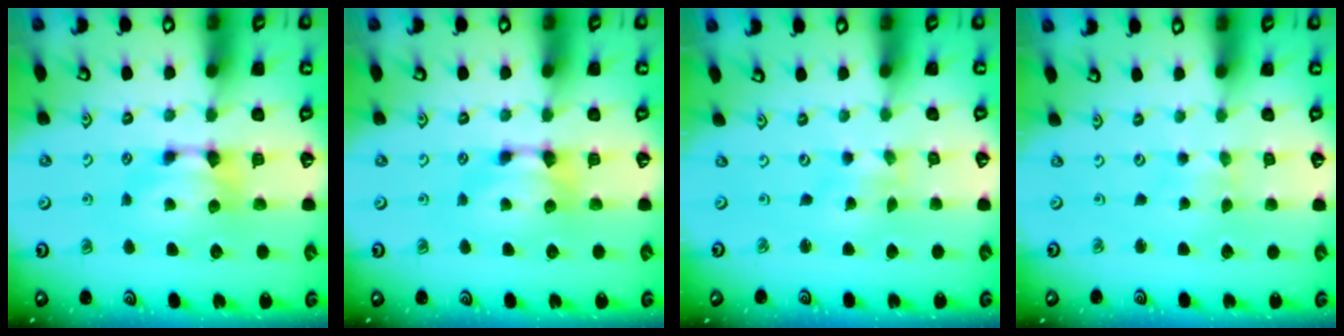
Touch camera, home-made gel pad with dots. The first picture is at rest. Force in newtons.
{"total": 0.0}
{"total": 5.1, "press": 5.1, "slide": 0.7}
{"total": 3.4, "press": 3.4, "slide": 0.1}